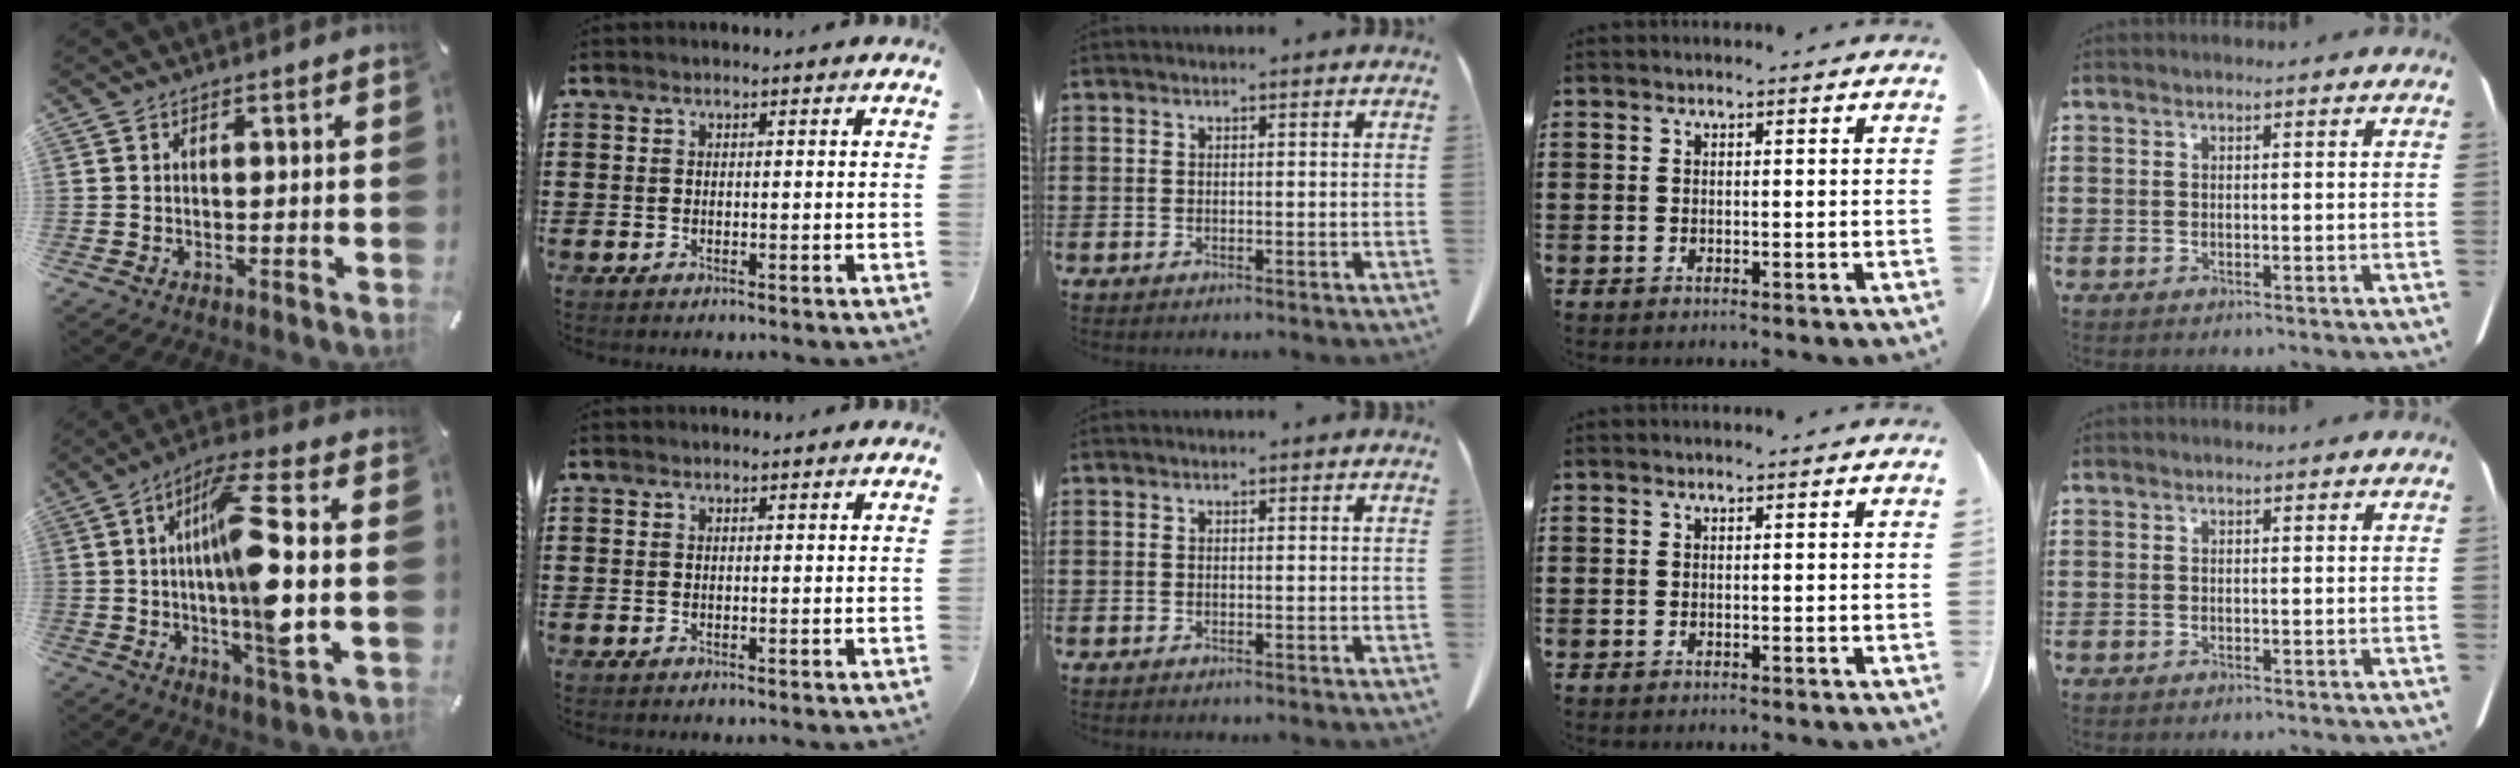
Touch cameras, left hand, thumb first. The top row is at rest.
{"thumb": {"total": 16.2, "force": [0.2, 3.0, 15.9], "torque": [-0.287, -0.013, -0.005]}}